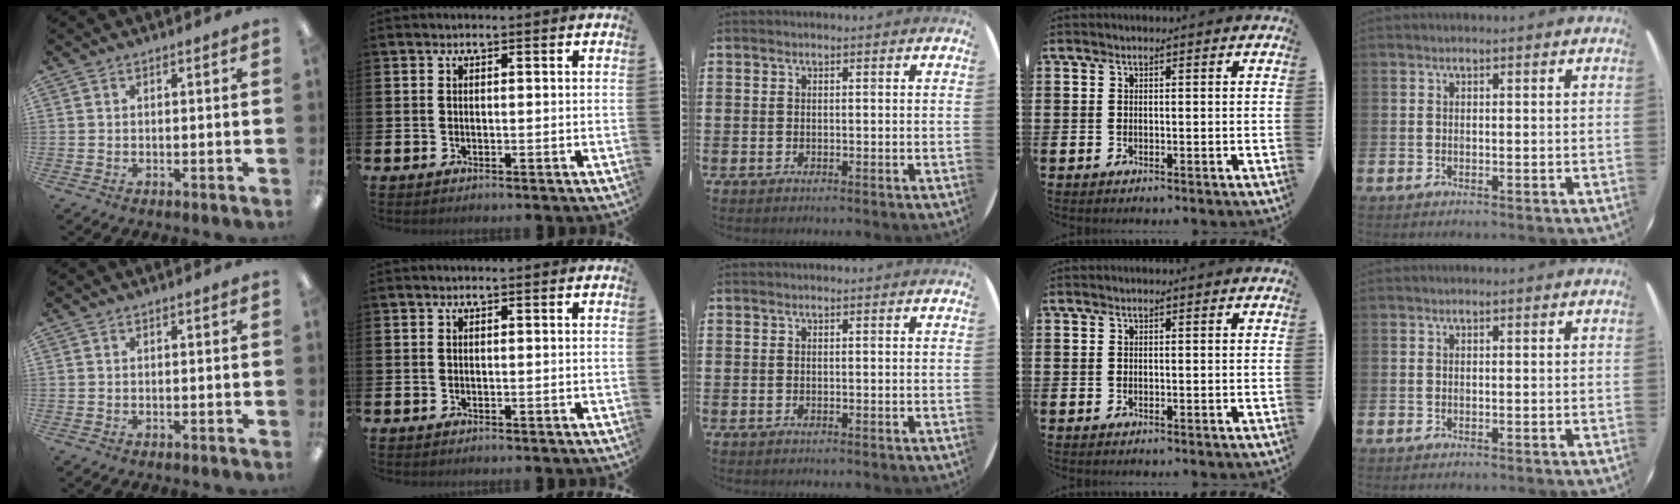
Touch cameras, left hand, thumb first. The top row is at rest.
{}